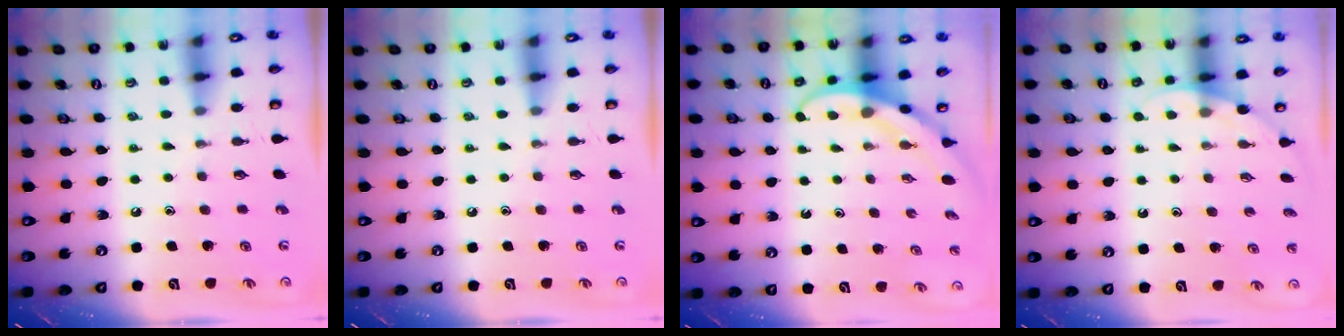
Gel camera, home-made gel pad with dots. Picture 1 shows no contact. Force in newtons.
{"total": 0.0}
{"total": 3.1, "press": 3.1, "slide": 0.1}
{"total": 2.8, "press": 2.8, "slide": 0.1}